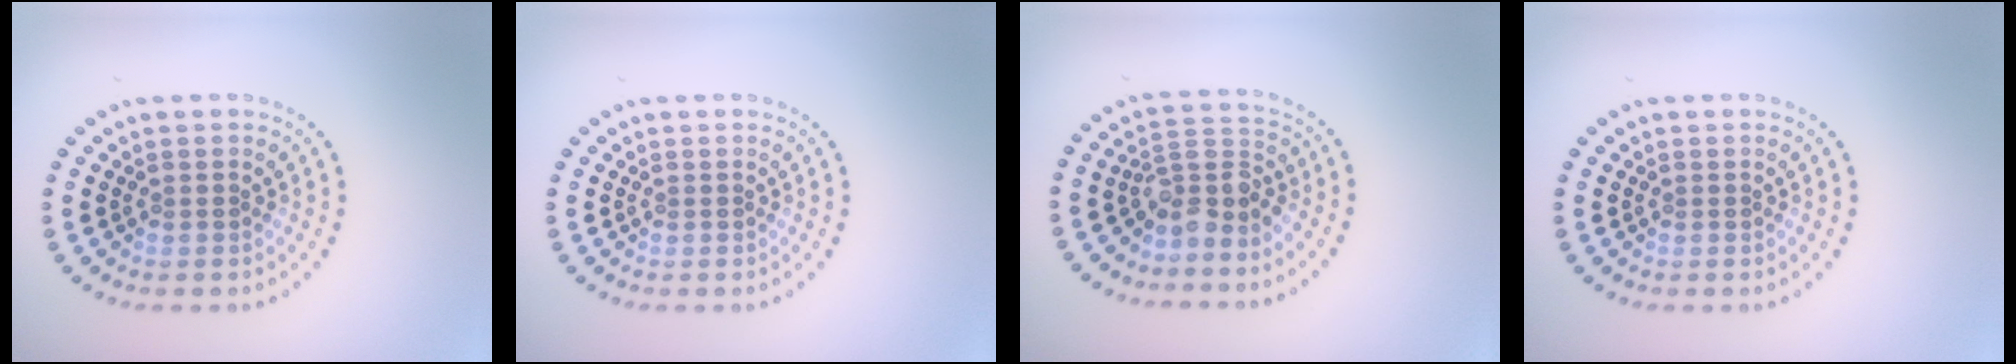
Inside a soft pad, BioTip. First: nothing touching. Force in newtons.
{"total": 0.0}
{"total": 3.4, "press": 2.6, "slide": 2.2}
{"total": 0.0}